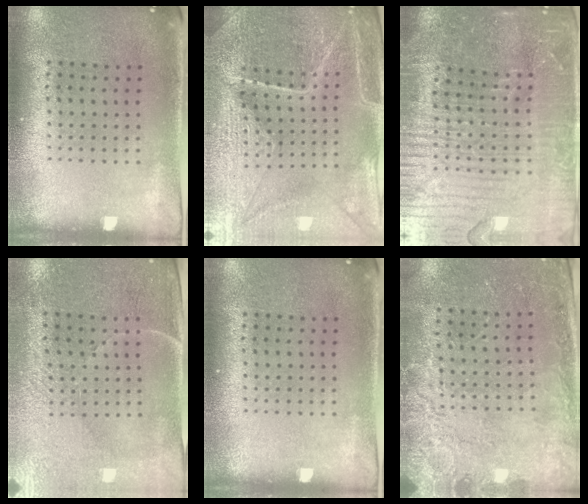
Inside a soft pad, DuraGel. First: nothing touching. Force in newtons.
{"total": 5.2, "press": 4.9, "slide": 1.8}
{"total": 5.8, "press": 5.3, "slide": 2.5}
{"total": 3.4, "press": 3.2, "slide": 1.0}
{"total": 0.0}
{"total": 2.5, "press": 2.4, "slide": 0.5}